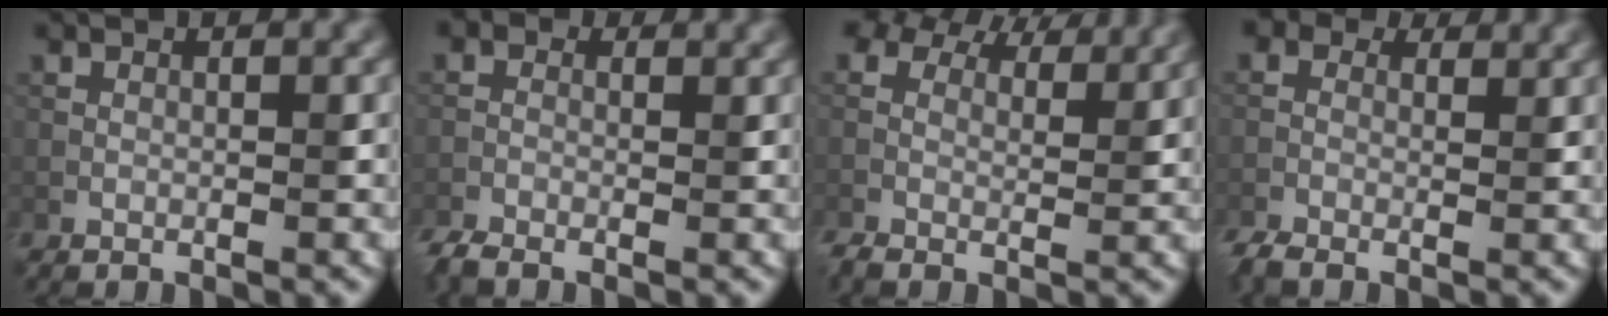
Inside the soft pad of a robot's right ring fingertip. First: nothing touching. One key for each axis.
{"total": 2.7, "fx": -1.7, "fy": 1.5, "fz": 1.4, "tx": -0.036, "ty": -0.007, "tz": -0.036}
{"total": 7.4, "fx": 5.2, "fy": 3.7, "fz": 3.6, "tx": -0.076, "ty": 0.007, "tz": 0.079}
{"total": 4.3, "fx": -0.2, "fy": 3.2, "fz": 2.8, "tx": -0.057, "ty": -0.002, "tz": -0.003}